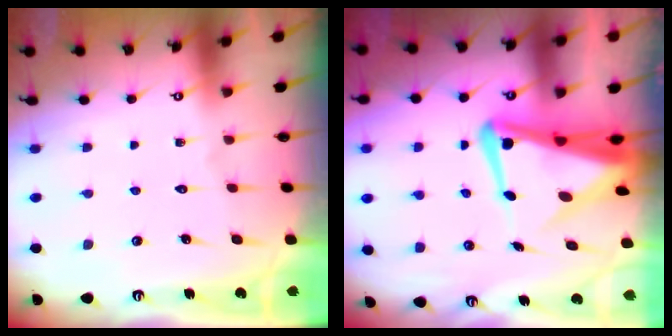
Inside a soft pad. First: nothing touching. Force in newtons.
{"total": 9.2, "press": 9.0, "slide": 2.0}